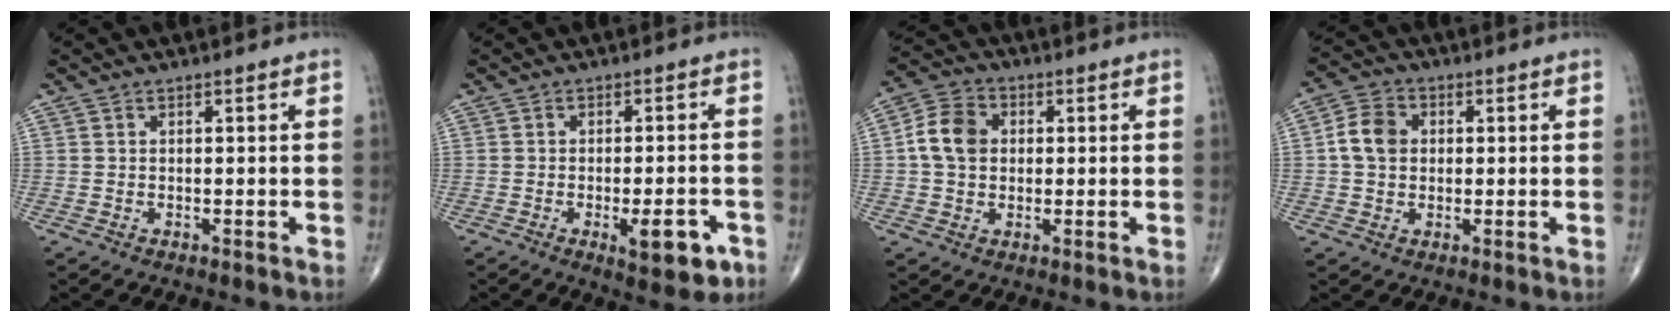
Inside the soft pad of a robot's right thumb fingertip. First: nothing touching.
{"total": 8.0, "force": [-3.4, 2.8, 6.7], "torque": [-0.080, 0.008, -0.039]}
{"total": 7.7, "force": [0.7, 6.0, 4.7], "torque": [-0.079, 0.015, 0.004]}
{"total": 6.2, "force": [0.6, 4.9, 3.8], "torque": [-0.063, 0.011, 0.004]}